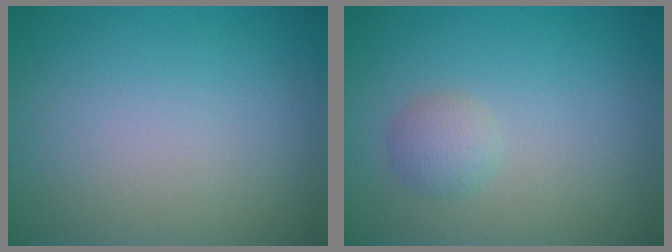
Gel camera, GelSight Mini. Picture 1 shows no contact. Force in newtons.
{"total": 1.6, "press": 1.6, "slide": 0.0}